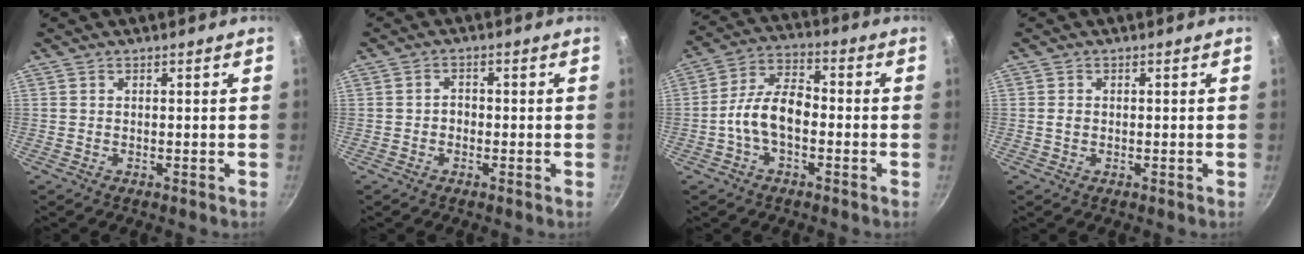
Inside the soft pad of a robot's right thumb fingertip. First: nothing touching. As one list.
[{"total": 1.8, "force": [-0.5, 1.4, 0.9], "torque": [-0.008, 0.009, -0.011]}, {"total": 9.8, "force": [-2.2, 5.5, 7.8], "torque": [-0.125, 0.043, -0.051]}, {"total": 1.2, "force": [0.0, 1.0, 0.7], "torque": [-0.008, 0.002, -0.001]}]